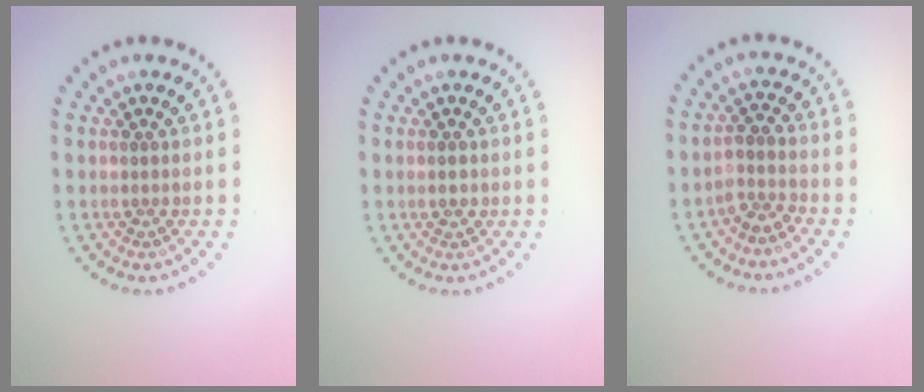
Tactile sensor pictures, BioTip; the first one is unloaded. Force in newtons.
{"total": 1.5, "press": 1.5, "slide": 0.1}
{"total": 2.0, "press": 1.5, "slide": 1.3}